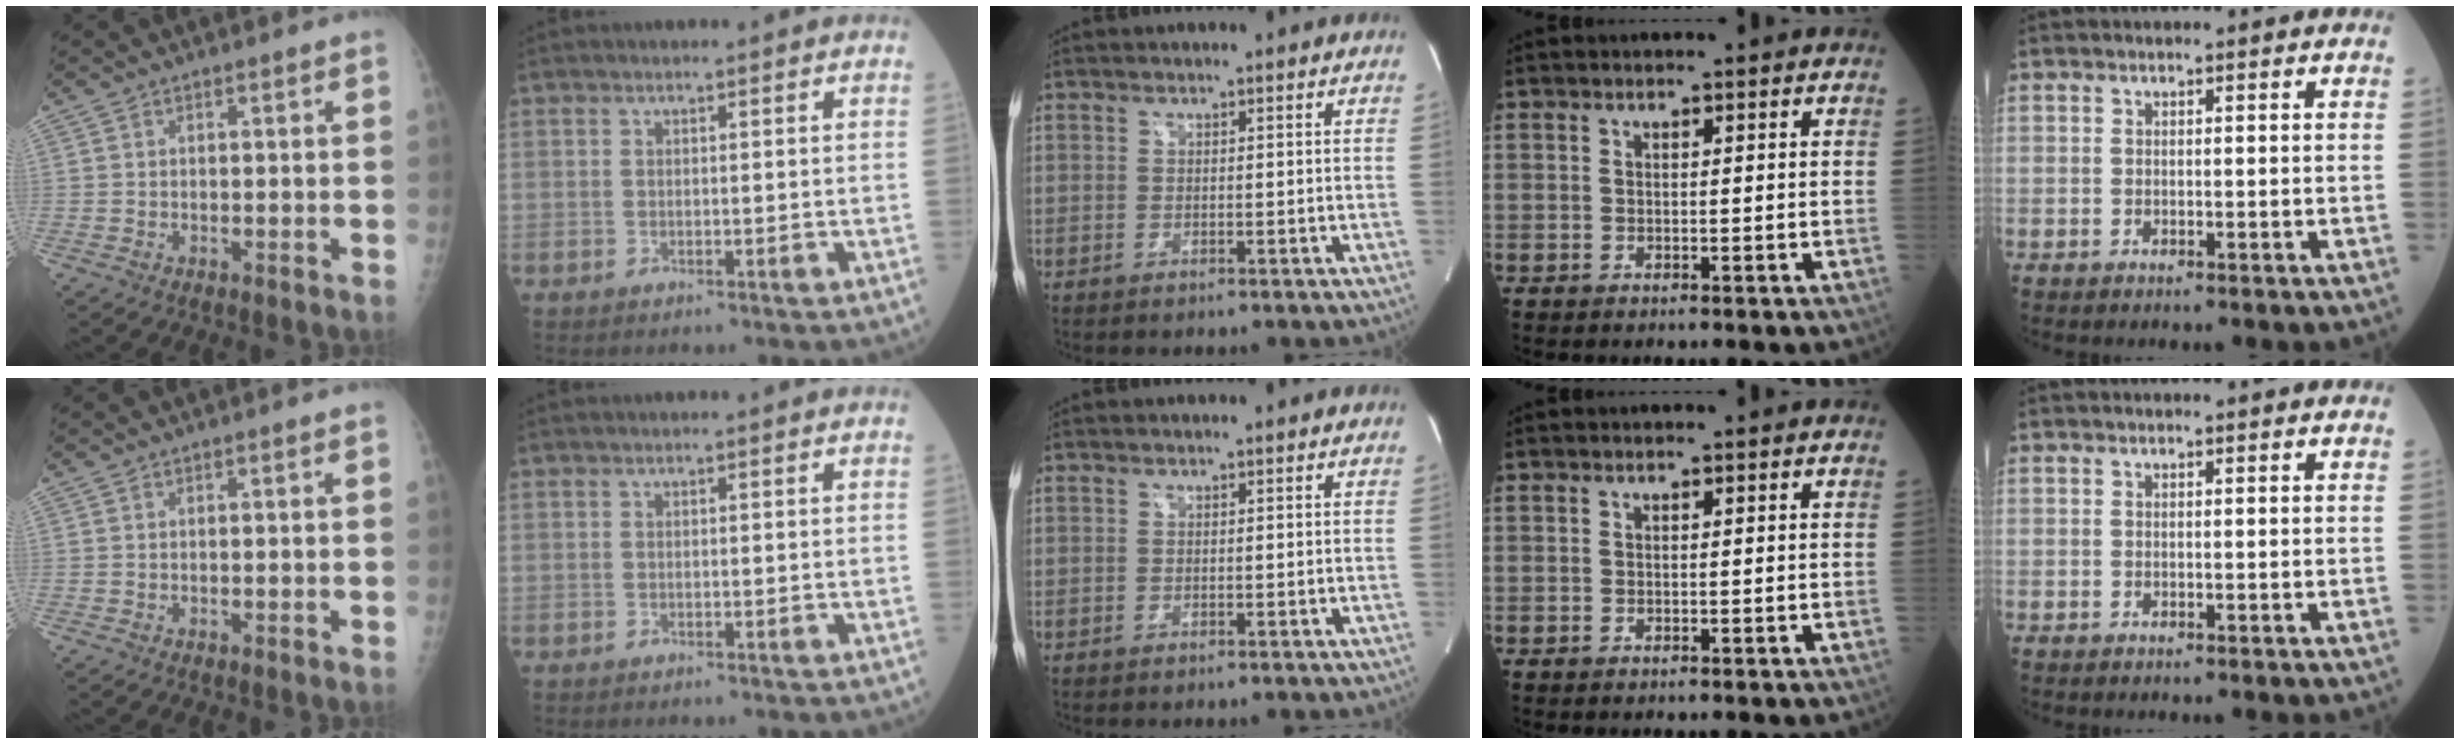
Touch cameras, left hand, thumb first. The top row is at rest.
{}